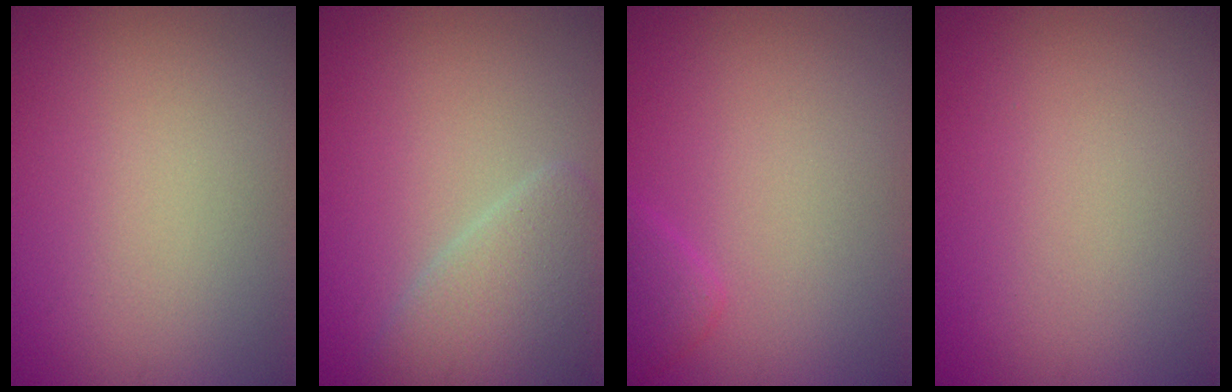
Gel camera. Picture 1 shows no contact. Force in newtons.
{"total": 4.0, "press": 4.0, "slide": 0.4}
{"total": 1.4, "press": 1.4, "slide": 0.1}
{"total": 0.0}